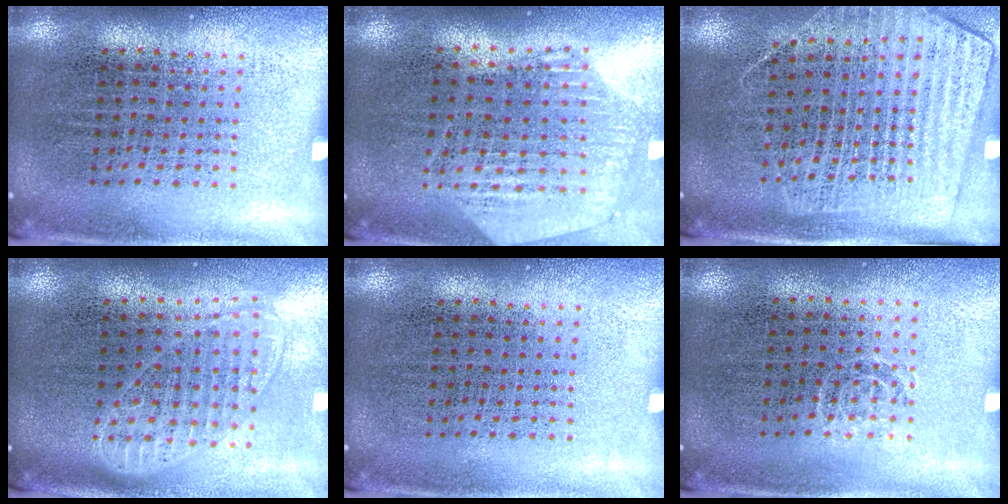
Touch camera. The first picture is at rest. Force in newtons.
{"total": 1.0, "press": 1.0, "slide": 0.2}
{"total": 1.8, "press": 1.5, "slide": 0.9}
{"total": 1.8, "press": 1.4, "slide": 1.0}
{"total": 0.0}
{"total": 0.5, "press": 0.4, "slide": 0.3}